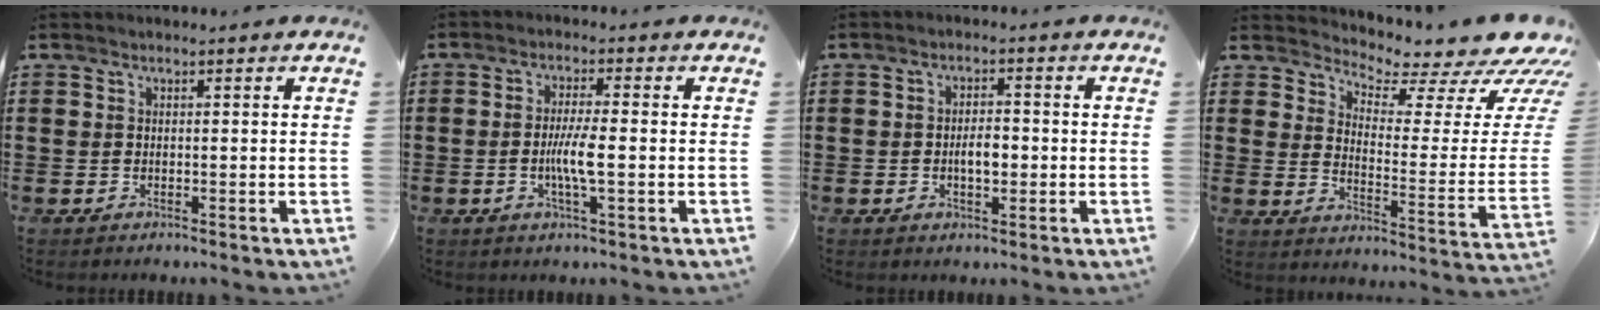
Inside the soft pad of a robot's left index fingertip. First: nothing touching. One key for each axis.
{"total": 5.0, "fx": -0.8, "fy": 0.5, "fz": 4.9, "tx": -0.094, "ty": -0.002, "tz": -0.019}
{"total": 3.3, "fx": -0.4, "fy": 1.4, "fz": 3.0, "tx": -0.049, "ty": 0.001, "tz": -0.009}
{"total": 6.0, "fx": 5.3, "fy": 1.4, "fz": 2.5, "tx": -0.045, "ty": -0.059, "tz": 0.084}